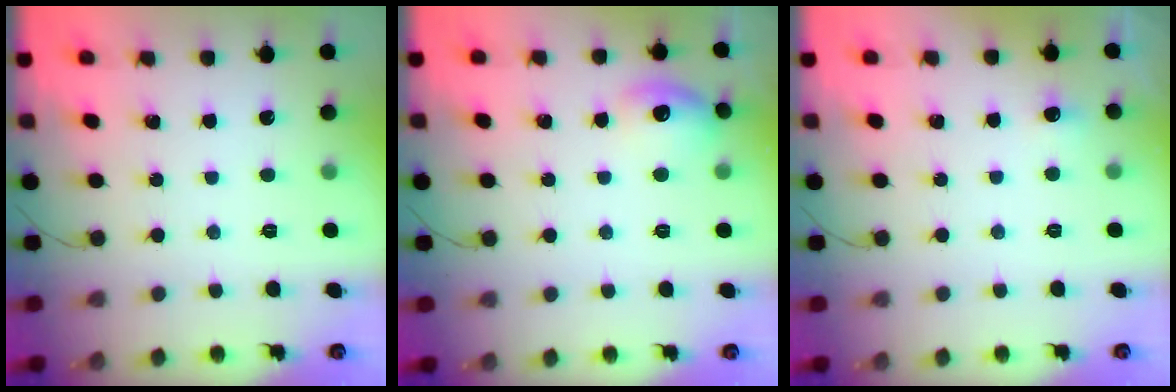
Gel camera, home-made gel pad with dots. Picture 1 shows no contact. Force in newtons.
{"total": 10.1, "press": 10.0, "slide": 1.0}
{"total": 10.4, "press": 3.3, "slide": 9.8}